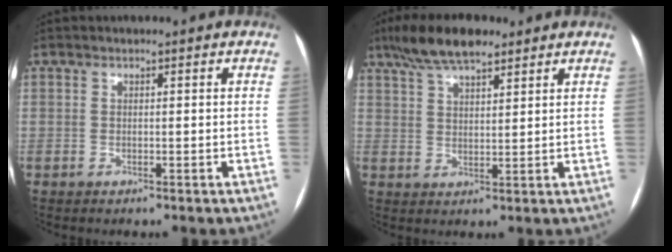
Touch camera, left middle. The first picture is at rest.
{"total": 8.7, "force": [6.5, 2.5, 5.2], "torque": [-0.100, 0.019, 0.114]}